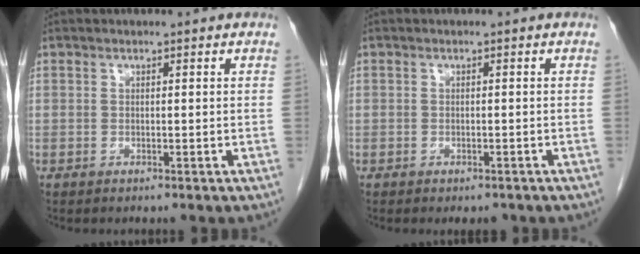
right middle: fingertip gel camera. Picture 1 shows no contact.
{"total": 1.6, "force": [-1.1, 1.1, 0.4], "torque": [-0.005, 0.002, -0.010]}